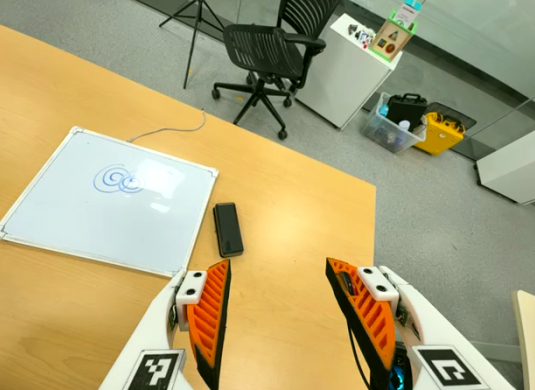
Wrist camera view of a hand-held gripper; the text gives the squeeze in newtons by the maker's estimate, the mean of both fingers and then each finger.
{"total": 0.0}